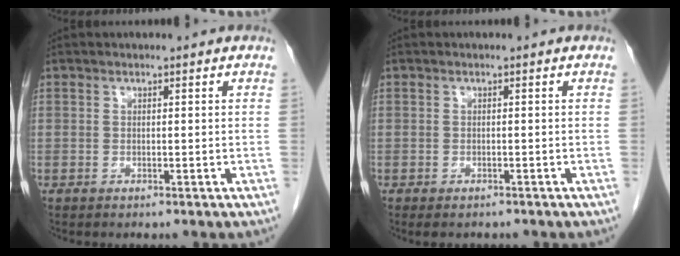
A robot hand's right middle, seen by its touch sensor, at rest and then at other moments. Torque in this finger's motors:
{"motor_torque": [0.04, -0.02, 0.01, 0.00]}